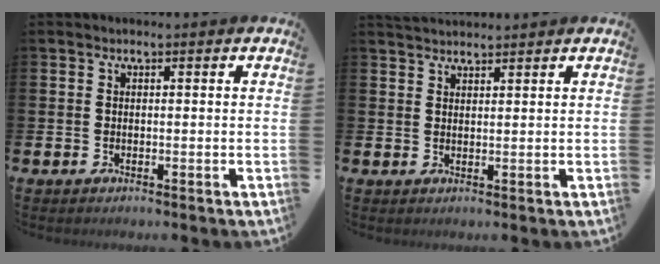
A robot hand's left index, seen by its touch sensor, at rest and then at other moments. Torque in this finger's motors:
{"motor_torque": [0.05, 0.00, -0.03, 0.00]}